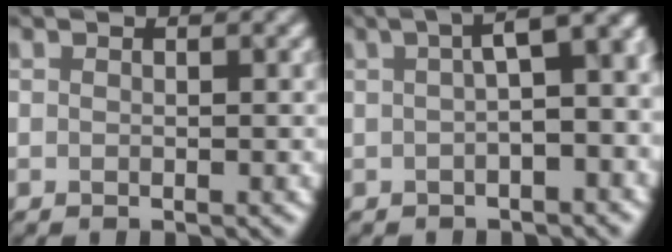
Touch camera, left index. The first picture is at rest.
{"total": 8.7, "force": [1.2, 3.6, 7.8], "torque": [-0.054, 0.035, 0.004]}